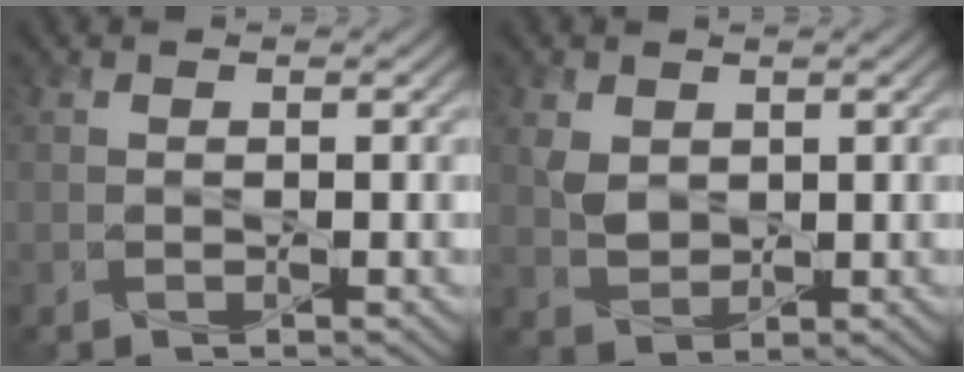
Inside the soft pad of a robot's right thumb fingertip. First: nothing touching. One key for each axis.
{"total": 2.6, "fx": 0.9, "fy": 2.0, "fz": 1.5, "tx": -0.041, "ty": -0.003, "tz": 0.021}